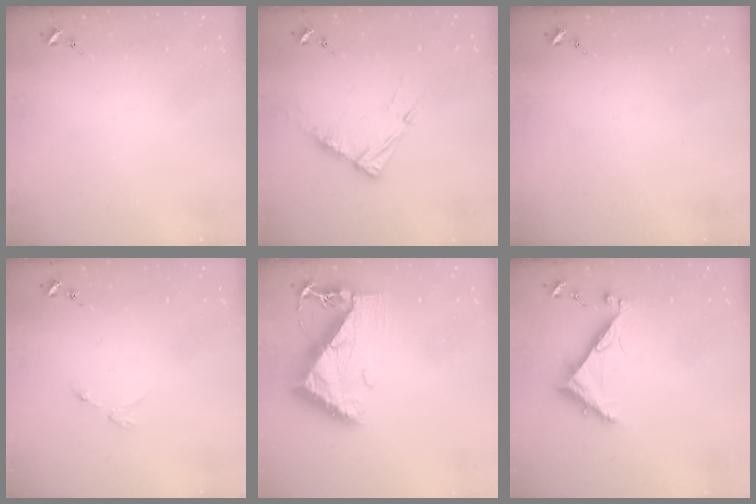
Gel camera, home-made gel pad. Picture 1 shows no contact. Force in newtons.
{"total": 9.4, "press": 9.4, "slide": 0.6}
{"total": 0.0}
{"total": 2.5, "press": 2.4, "slide": 0.4}
{"total": 9.5, "press": 9.4, "slide": 1.0}
{"total": 6.9, "press": 6.9, "slide": 0.6}